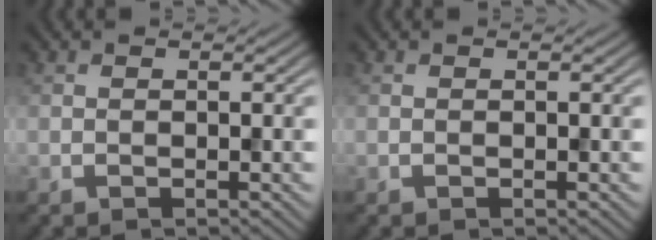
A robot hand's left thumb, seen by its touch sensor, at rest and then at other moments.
{"total": 0.0}